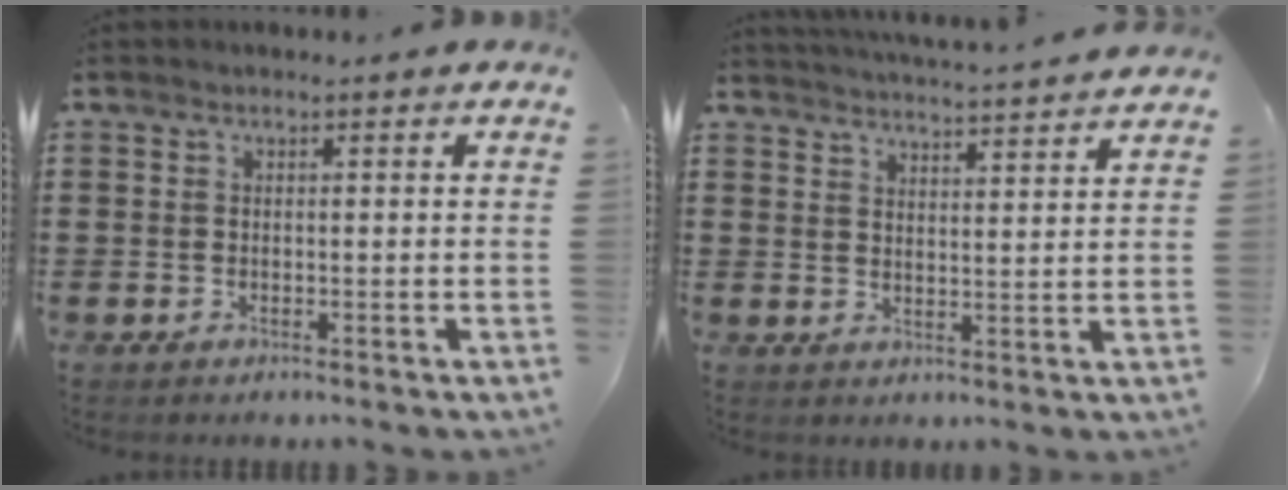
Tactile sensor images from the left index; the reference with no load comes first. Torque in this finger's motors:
{"motor_torque": [0.21, -0.17, 0.19, 0.11]}